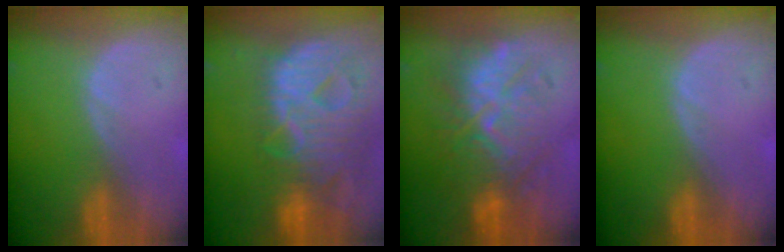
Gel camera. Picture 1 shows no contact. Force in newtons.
{"total": 12.9, "press": 11.0, "slide": 6.9}
{"total": 9.6, "press": 9.5, "slide": 1.5}
{"total": 0.0}